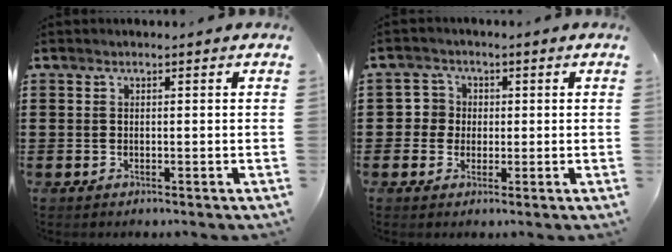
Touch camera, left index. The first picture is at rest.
{"total": 3.4, "force": [0.0, 3.3, 0.3], "torque": [-0.025, 0.011, -0.005]}